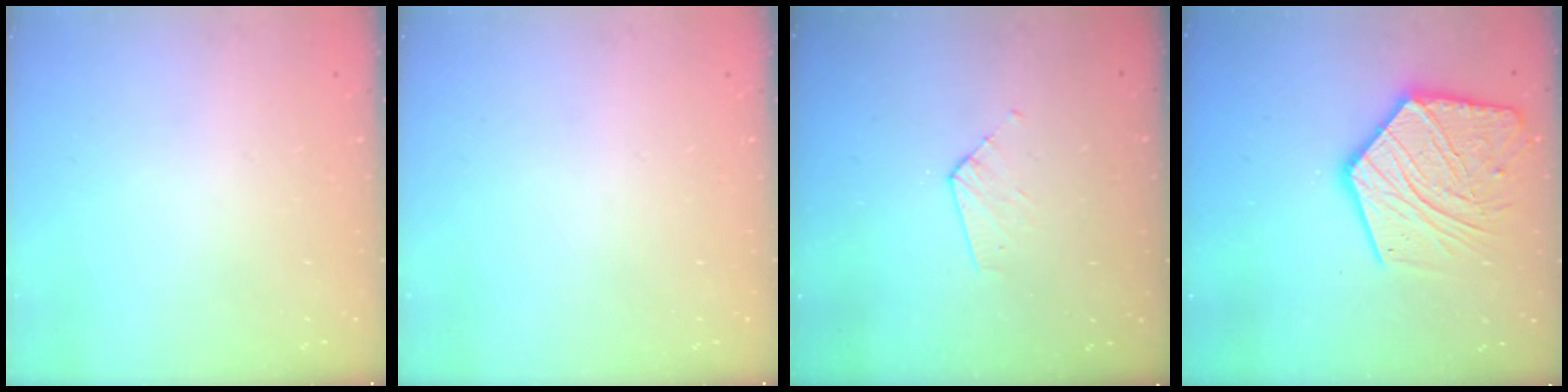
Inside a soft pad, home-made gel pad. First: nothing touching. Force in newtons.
{"total": 0.0}
{"total": 3.1, "press": 3.1, "slide": 0.3}
{"total": 20.8, "press": 20.7, "slide": 1.6}